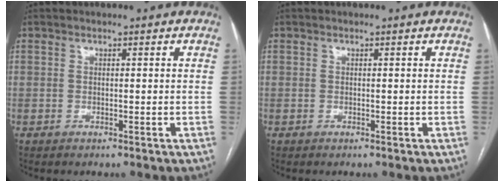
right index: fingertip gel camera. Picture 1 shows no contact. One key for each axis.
{"total": 0.0}